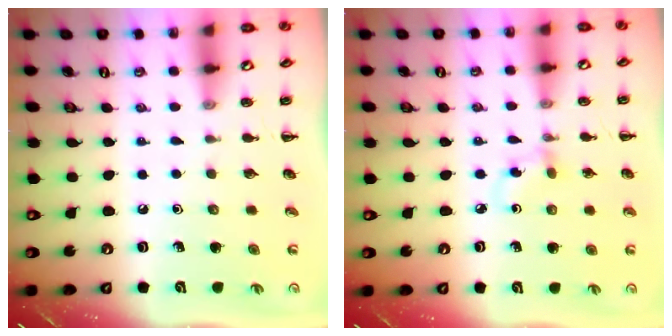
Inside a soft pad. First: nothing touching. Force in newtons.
{"total": 4.1, "press": 3.9, "slide": 1.3}